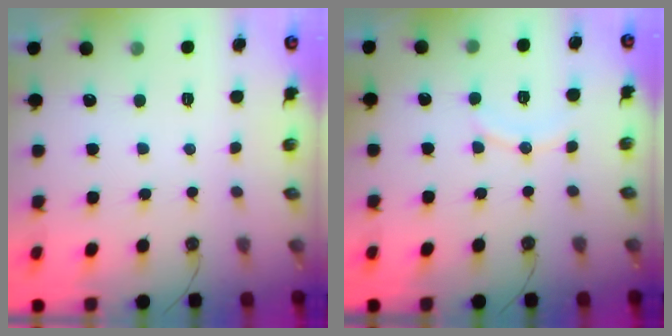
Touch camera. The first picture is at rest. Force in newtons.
{"total": 7.8, "press": 7.8, "slide": 0.7}